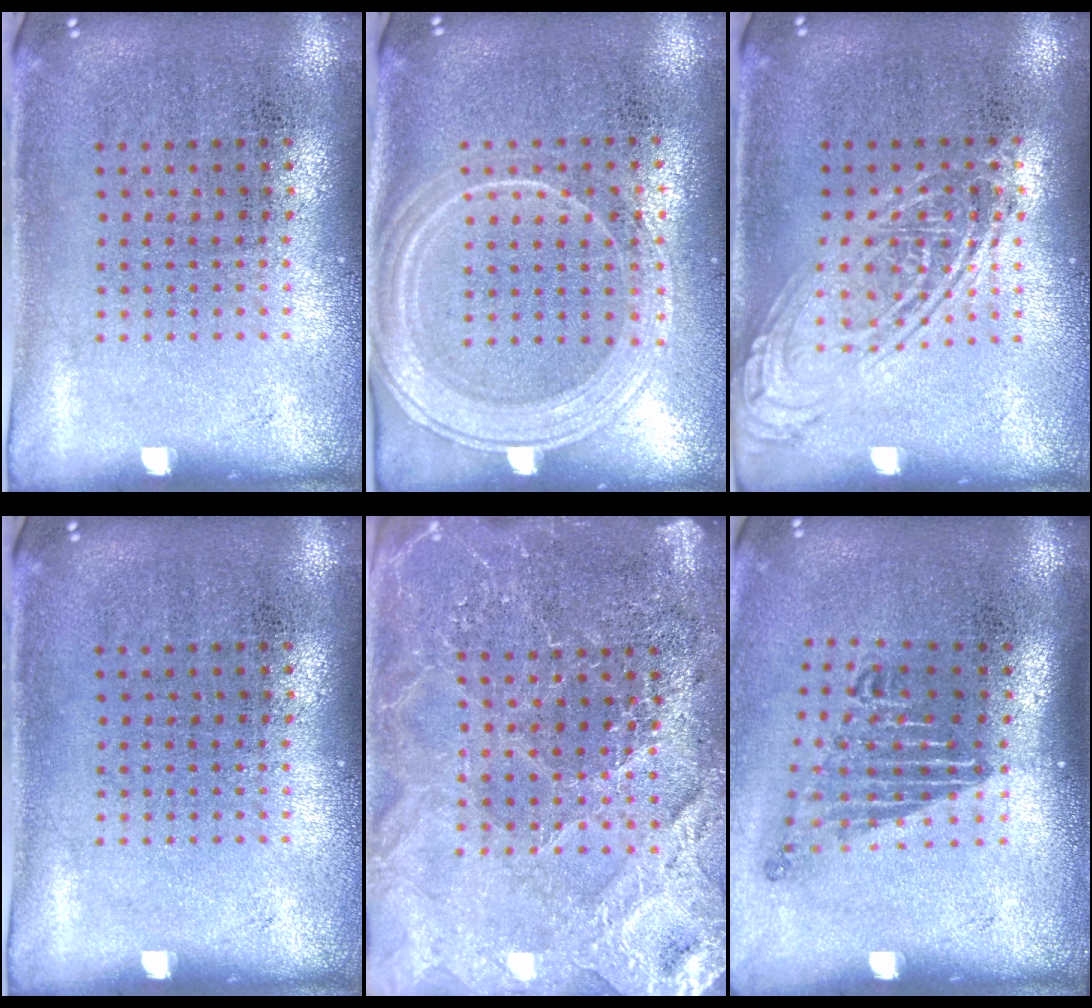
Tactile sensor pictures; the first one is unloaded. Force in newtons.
{"total": 2.0, "press": 1.9, "slide": 0.7}
{"total": 2.5, "press": 2.4, "slide": 0.3}
{"total": 0.0}
{"total": 4.1, "press": 3.8, "slide": 1.3}
{"total": 1.7, "press": 1.2, "slide": 1.3}